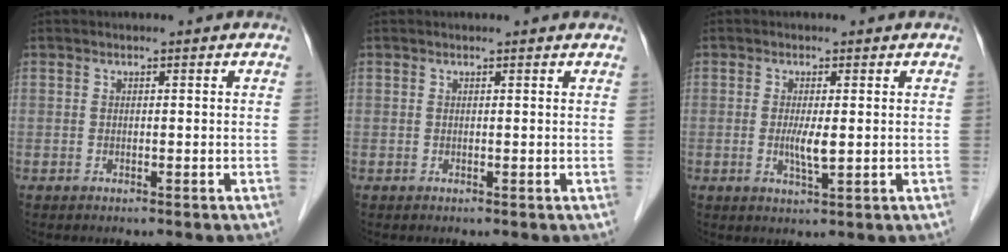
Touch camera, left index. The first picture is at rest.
{"total": 1.5, "force": [1.5, 0.2, 0.4], "torque": [-0.012, 0.003, 0.009]}
{"total": 3.1, "force": [-0.1, 0.4, 3.1], "torque": [-0.062, -0.009, -0.001]}